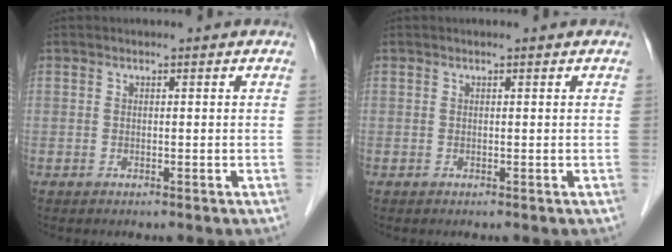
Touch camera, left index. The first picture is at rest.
{"total": 0.0}